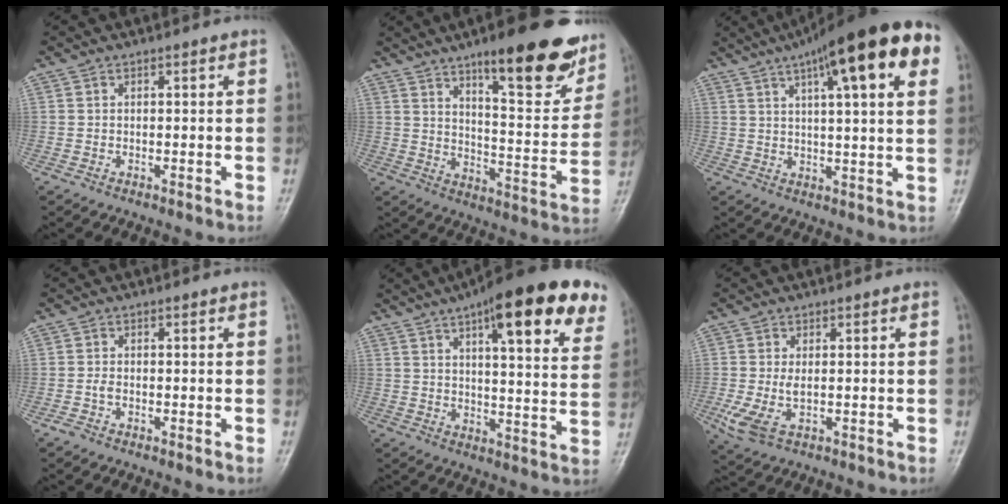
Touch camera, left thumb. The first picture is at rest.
{"total": 20.4, "force": [12.9, 5.7, 14.8], "torque": [-0.160, -0.066, 0.187]}
{"total": 21.3, "force": [9.6, 5.1, 18.3], "torque": [-0.259, 0.010, 0.133]}
{"total": 1.6, "force": [-0.9, 0.8, 1.0], "torque": [-0.031, 0.003, -0.022]}
{"total": 22.8, "force": [12.9, 6.3, 17.8], "torque": [-0.219, -0.022, 0.165]}
{"total": 5.2, "force": [-1.1, 2.7, 4.4], "torque": [-0.111, -0.005, -0.016]}